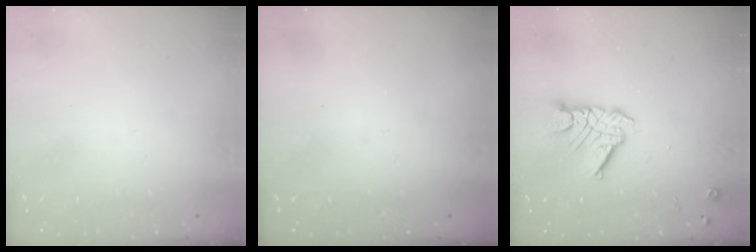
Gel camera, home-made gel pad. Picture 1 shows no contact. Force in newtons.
{"total": 0.0}
{"total": 12.1, "press": 12.1, "slide": 1.1}